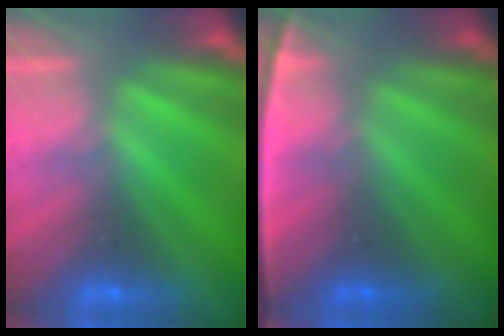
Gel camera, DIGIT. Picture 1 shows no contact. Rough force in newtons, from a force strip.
{"total": 2.4}